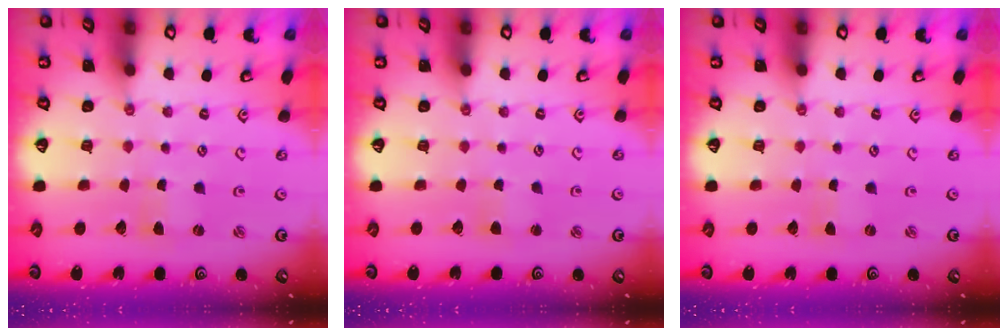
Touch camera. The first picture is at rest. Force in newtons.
{"total": 2.7, "press": 2.7, "slide": 0.3}
{"total": 0.0}